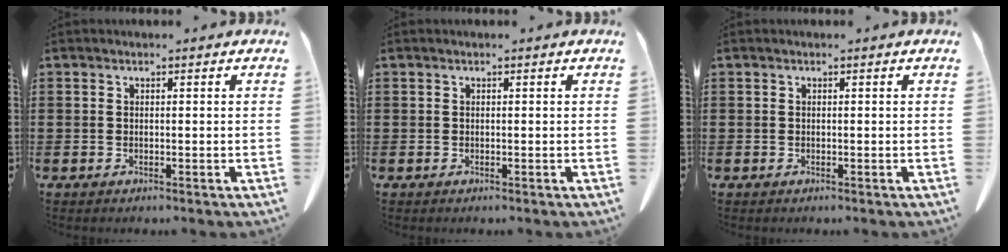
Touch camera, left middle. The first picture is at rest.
{"total": 0.0}
{"total": 0.0}